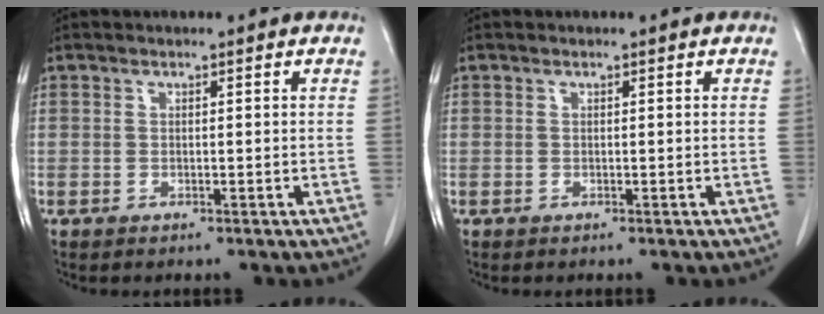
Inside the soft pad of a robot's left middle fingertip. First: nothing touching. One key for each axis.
{"total": 0.0}